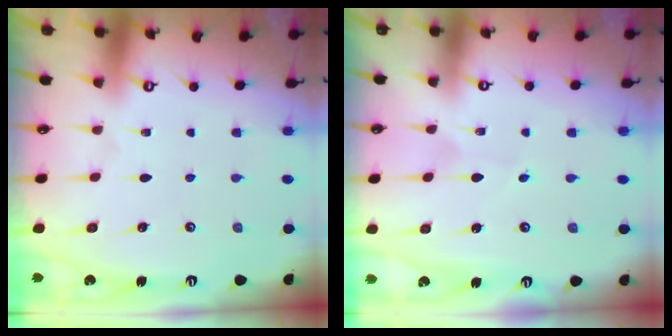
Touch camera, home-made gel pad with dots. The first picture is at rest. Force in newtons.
{"total": 3.0, "press": 3.0, "slide": 0.2}